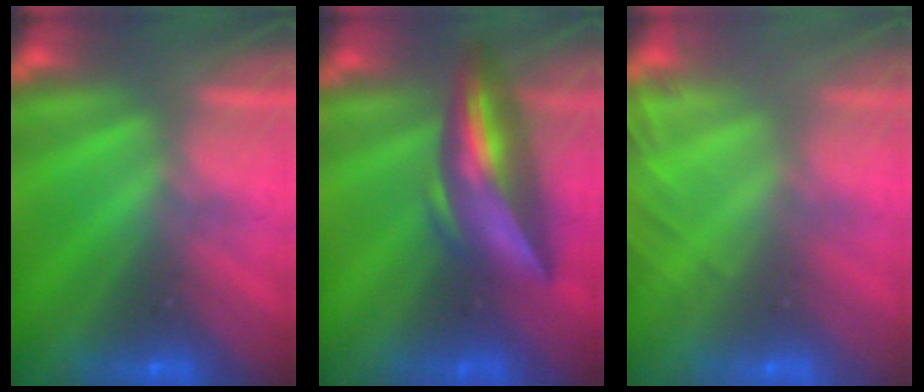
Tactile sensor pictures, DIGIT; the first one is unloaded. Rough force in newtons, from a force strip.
{"total": 6.3}
{"total": 5.6}